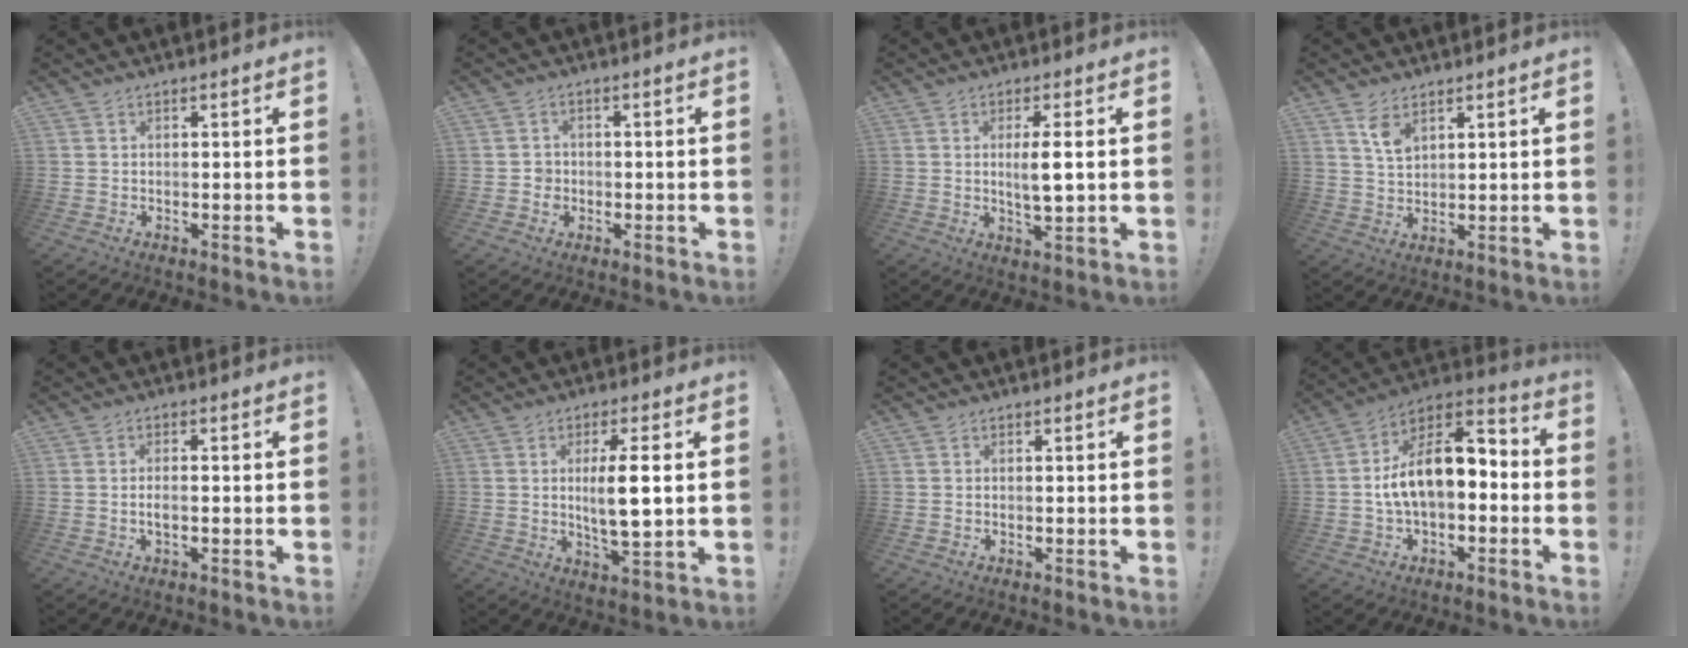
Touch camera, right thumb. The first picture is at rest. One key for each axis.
{"total": 3.1, "fx": -1.0, "fy": 2.6, "fz": 1.1, "tx": -0.015, "ty": 0.002, "tz": -0.019}
{"total": 5.8, "fx": 1.0, "fy": 1.1, "fz": 5.6, "tx": -0.097, "ty": -0.010, "tz": 0.011}
{"total": 5.4, "fx": 3.4, "fy": 2.6, "fz": 3.4, "tx": -0.056, "ty": -0.020, "tz": 0.060}
{"total": 2.4, "fx": -0.6, "fy": 0.9, "fz": 2.1, "tx": -0.050, "ty": 0.005, "tz": -0.013}
{"total": 9.0, "fx": 1.3, "fy": 1.7, "fz": 8.7, "tx": -0.150, "ty": -0.013, "tz": 0.014}
{"total": 0.0}
{"total": 14.4, "fx": 0.7, "fy": 8.0, "fz": 11.9, "tx": -0.193, "ty": 0.010, "tz": 0.021}